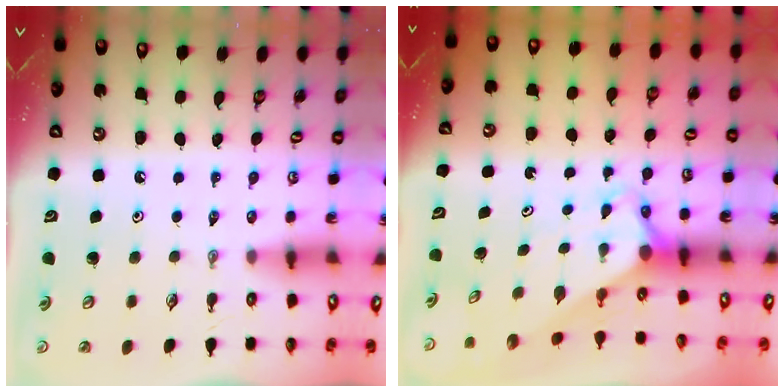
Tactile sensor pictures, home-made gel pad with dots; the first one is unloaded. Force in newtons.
{"total": 2.8, "press": 2.8, "slide": 0.2}